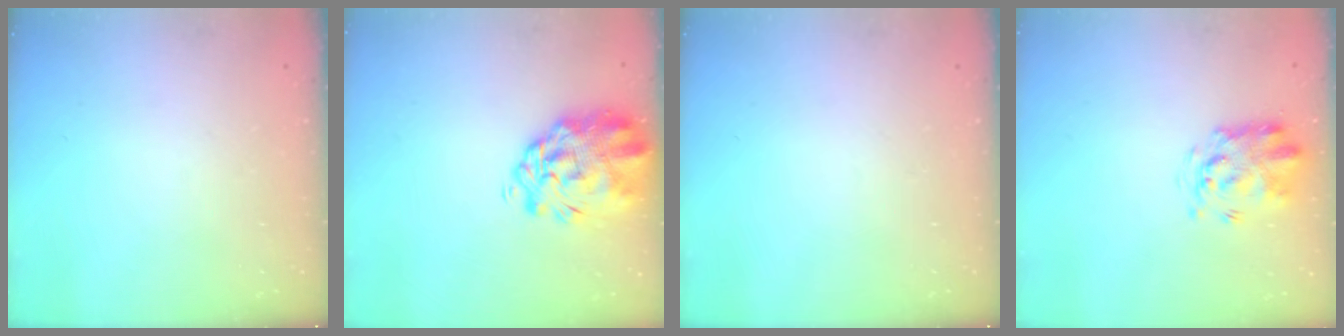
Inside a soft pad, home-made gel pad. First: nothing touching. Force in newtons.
{"total": 6.7, "press": 6.2, "slide": 2.8}
{"total": 0.0}
{"total": 3.4, "press": 3.3, "slide": 0.8}